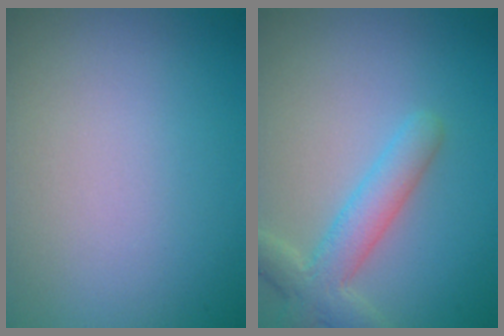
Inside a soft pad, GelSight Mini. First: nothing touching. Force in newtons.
{"total": 3.9, "press": 3.9, "slide": 0.4}